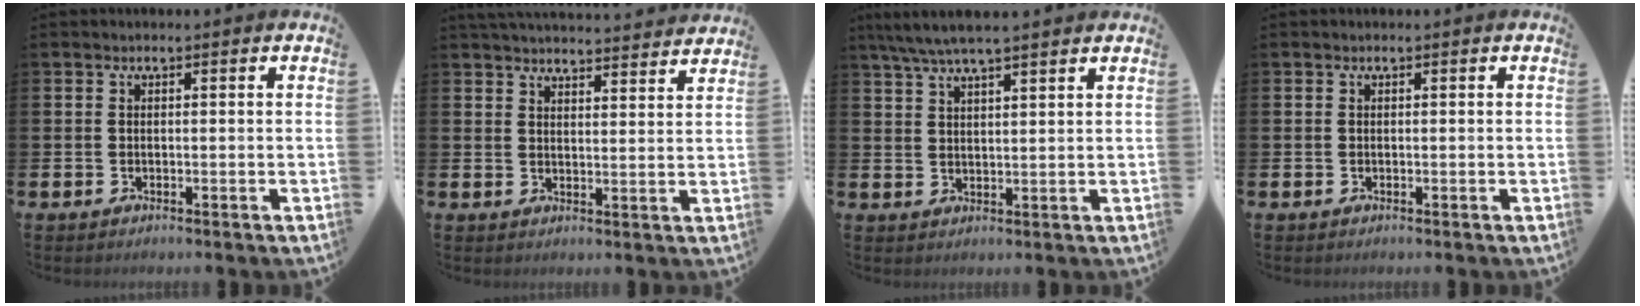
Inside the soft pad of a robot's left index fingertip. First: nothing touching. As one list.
[{"total": 4.6, "force": [4.5, 0.3, 0.3], "torque": [-0.004, -0.032, 0.080]}, {"total": 5.5, "force": [4.9, 0.5, 2.5], "torque": [-0.058, -0.012, 0.089]}, {"total": 0.0}]